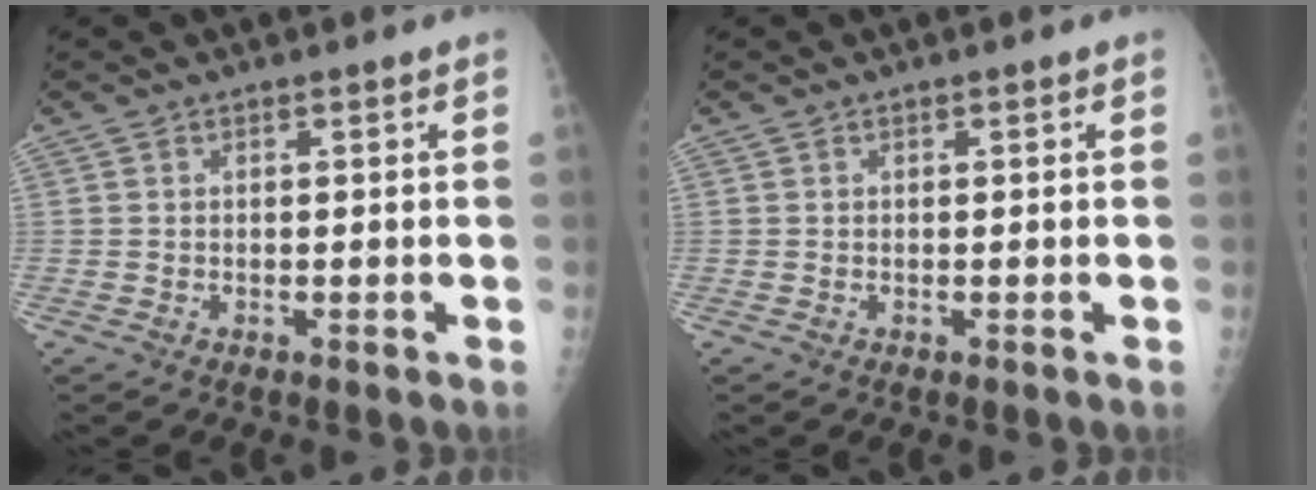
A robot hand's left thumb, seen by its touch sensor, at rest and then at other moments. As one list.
[{"total": 0.0}]